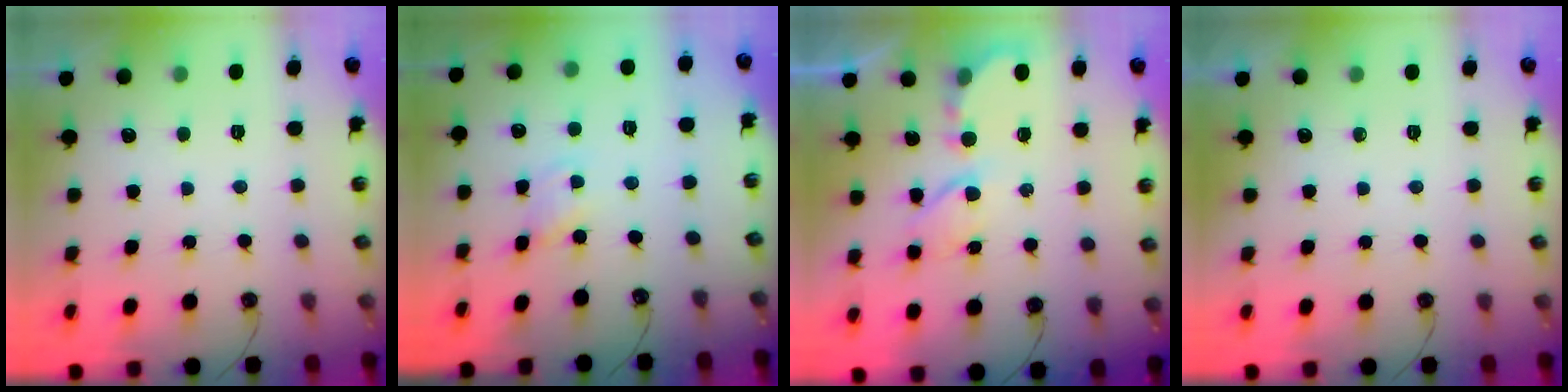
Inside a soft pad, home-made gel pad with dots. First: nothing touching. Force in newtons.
{"total": 1.4, "press": 1.4, "slide": 0.2}
{"total": 5.7, "press": 5.7, "slide": 0.5}
{"total": 0.0}